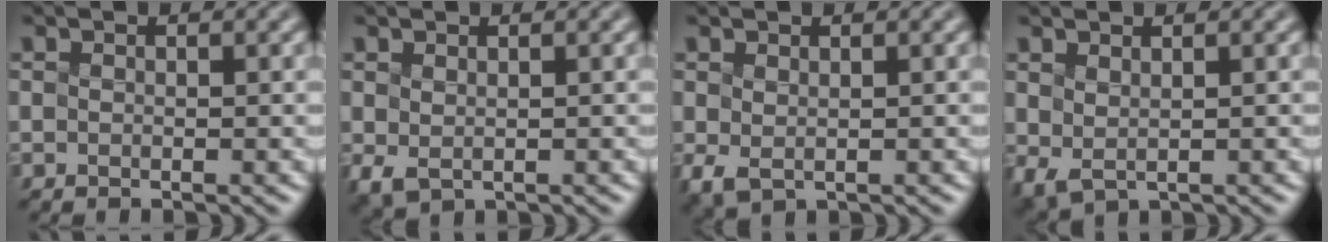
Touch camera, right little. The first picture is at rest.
{"total": 1.5, "force": [0.1, 1.0, 1.1], "torque": [-0.027, -0.005, 0.008]}
{"total": 1.6, "force": [0.1, 1.0, 1.3], "torque": [-0.032, -0.004, 0.006]}
{"total": 1.7, "force": [0.7, 0.9, 1.2], "torque": [-0.032, -0.004, 0.019]}